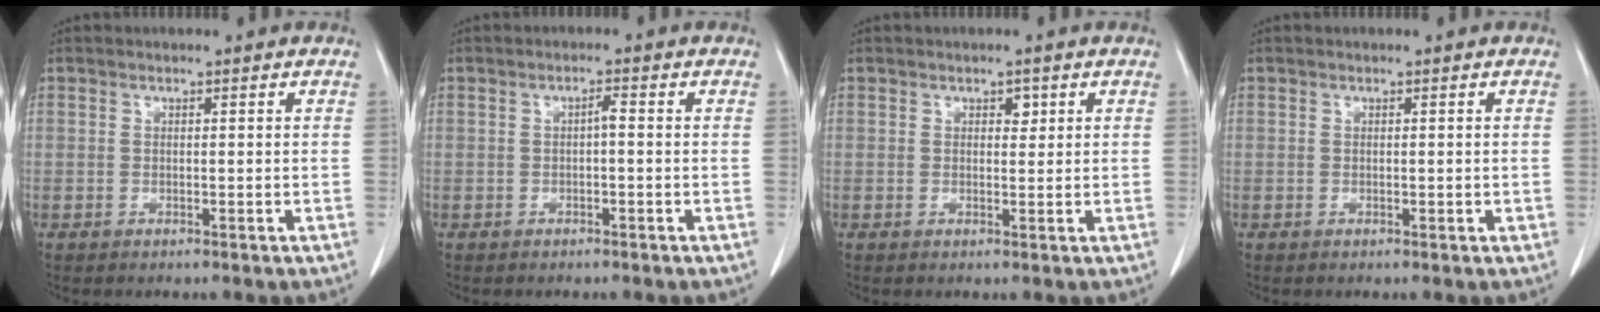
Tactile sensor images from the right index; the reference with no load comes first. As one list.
[{"total": 1.3, "force": [-0.1, 0.3, 1.3], "torque": [-0.021, 0.004, -0.002]}, {"total": 1.4, "force": [0.6, 0.8, 0.9], "torque": [-0.009, -0.001, 0.008]}, {"total": 0.5, "force": [0.0, 0.3, 0.5], "torque": [-0.006, -0.001, 0.003]}]